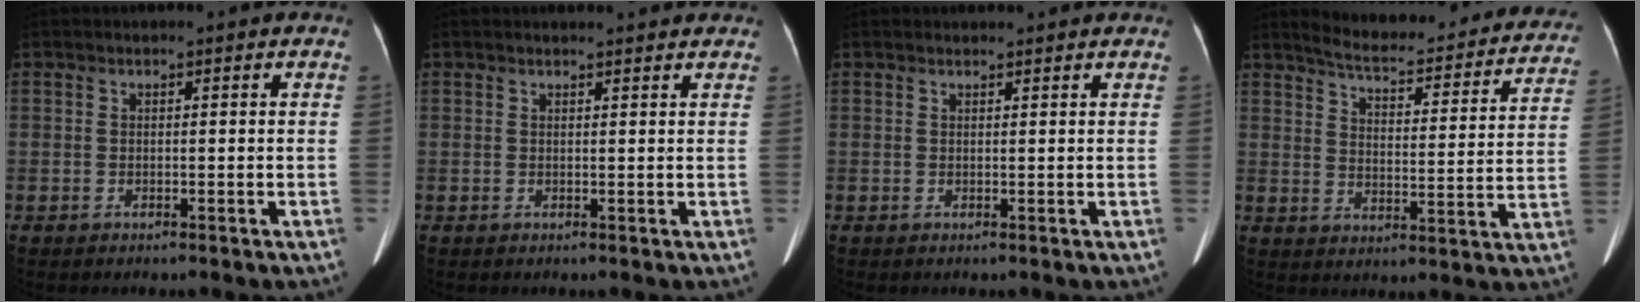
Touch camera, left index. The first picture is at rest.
{"total": 4.1, "force": [3.9, 0.5, 1.0], "torque": [-0.015, 0.012, 0.042]}
{"total": 2.4, "force": [2.3, 0.4, 0.4], "torque": [-0.013, 0.017, 0.029]}
{"total": 23.2, "force": [21.2, 4.5, 8.2], "torque": [-0.106, -0.049, 0.254]}